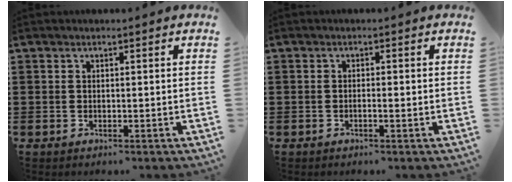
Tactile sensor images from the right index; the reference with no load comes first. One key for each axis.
{"total": 0.7, "fx": -0.4, "fy": 0.0, "fz": 0.6, "tx": -0.011, "ty": -0.002, "tz": -0.007}